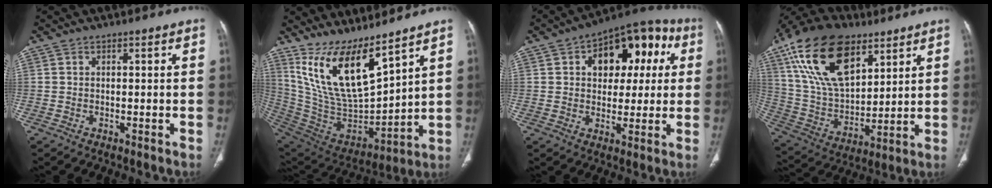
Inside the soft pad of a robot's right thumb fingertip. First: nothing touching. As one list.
[{"total": 18.0, "force": [12.8, 4.5, 11.8], "torque": [-0.194, -0.079, 0.268]}, {"total": 16.9, "force": [4.8, 10.3, 12.5], "torque": [-0.113, 0.026, 0.064]}, {"total": 23.9, "force": [12.0, 12.8, 16.2], "torque": [-0.290, -0.028, 0.223]}]